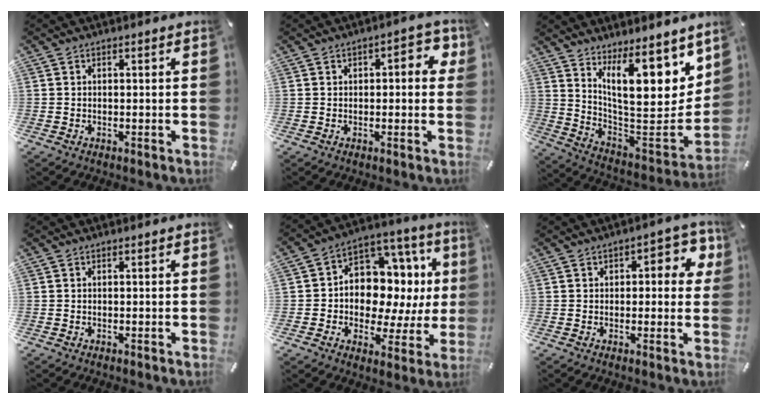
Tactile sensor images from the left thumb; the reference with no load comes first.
{"total": 5.4, "force": [0.9, 2.8, 4.5], "torque": [-0.047, 0.000, 0.007]}
{"total": 17.9, "force": [10.5, 7.2, 12.6], "torque": [-0.181, -0.093, 0.179]}
{"total": 0.0}
{"total": 13.7, "force": [2.2, 10.7, 8.3], "torque": [-0.116, -0.030, 0.045]}
{"total": 6.6, "force": [1.9, 3.6, 5.2], "torque": [-0.055, -0.007, 0.022]}